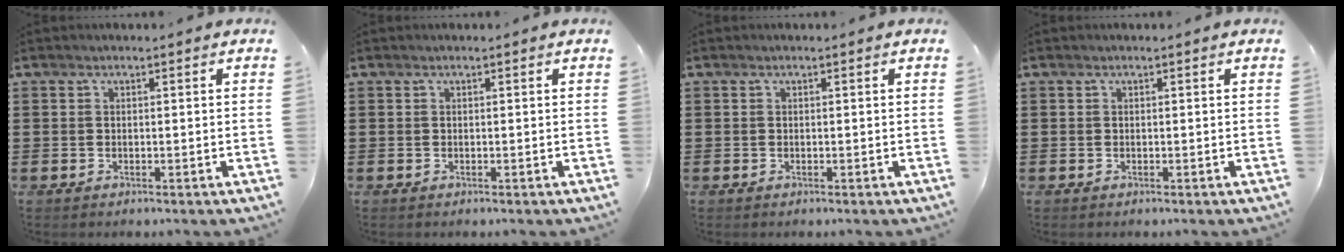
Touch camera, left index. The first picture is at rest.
{"total": 0.0}
{"total": 0.0}
{"total": 0.0}